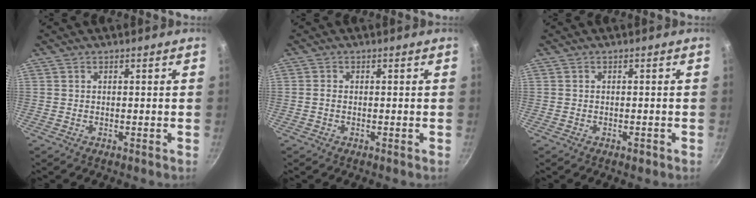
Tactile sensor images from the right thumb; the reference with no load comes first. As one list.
[{"total": 0.8, "force": [-0.2, 0.6, 0.6], "torque": [-0.011, 0.004, -0.004]}, {"total": 1.0, "force": [-0.6, 0.5, 0.6], "torque": [-0.012, 0.003, -0.005]}]